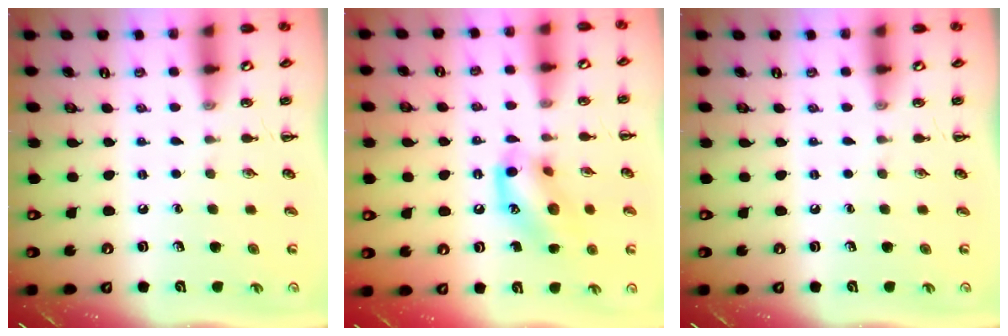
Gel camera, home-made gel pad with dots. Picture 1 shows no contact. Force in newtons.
{"total": 14.1, "press": 14.0, "slide": 1.1}
{"total": 0.0}